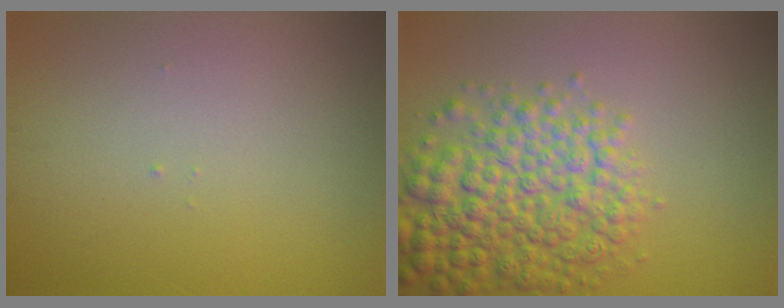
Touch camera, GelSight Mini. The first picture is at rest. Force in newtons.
{"total": 7.3, "press": 7.3, "slide": 0.2}